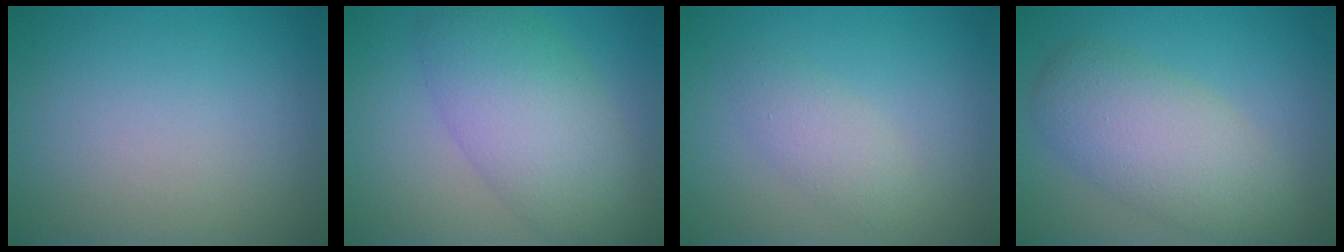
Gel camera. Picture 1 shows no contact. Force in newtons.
{"total": 7.4, "press": 7.4, "slide": 0.5}
{"total": 2.1, "press": 2.1, "slide": 0.1}
{"total": 5.9, "press": 5.9, "slide": 0.4}